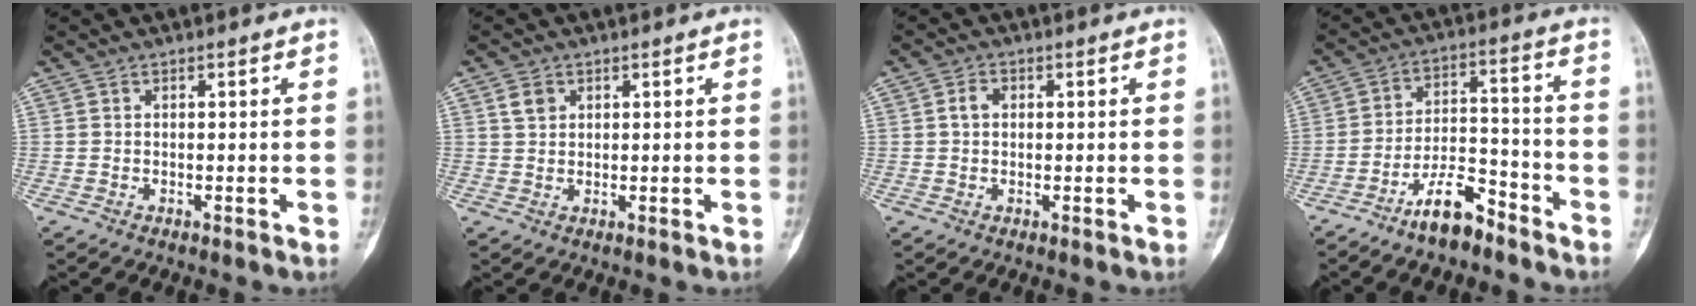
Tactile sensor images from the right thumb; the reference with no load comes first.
{"total": 2.7, "force": [1.3, 2.0, 1.3], "torque": [-0.016, -0.001, 0.026]}
{"total": 2.4, "force": [0.4, 1.8, 1.5], "torque": [-0.025, 0.008, 0.005]}
{"total": 9.3, "force": [-7.0, 3.2, 5.1], "torque": [-0.086, 0.061, -0.128]}